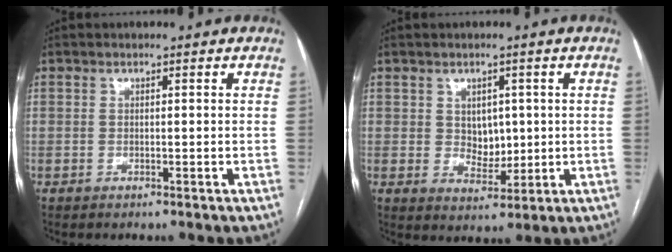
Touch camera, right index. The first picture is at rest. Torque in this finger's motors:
{"motor_torque": [0.12, 0.02, 0.03, 0.00]}